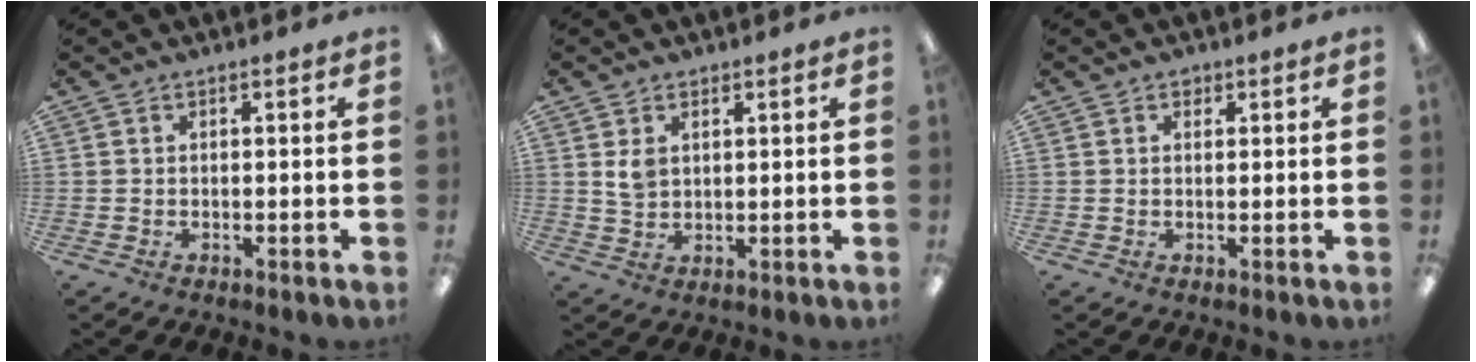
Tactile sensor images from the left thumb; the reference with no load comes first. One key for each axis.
{"total": 3.9, "fx": 1.8, "fy": 2.7, "fz": 2.1, "tx": -0.038, "ty": -0.001, "tz": 0.033}
{"total": 1.2, "fx": 0.7, "fy": 0.8, "fz": 0.5, "tx": -0.002, "ty": -0.001, "tz": 0.012}